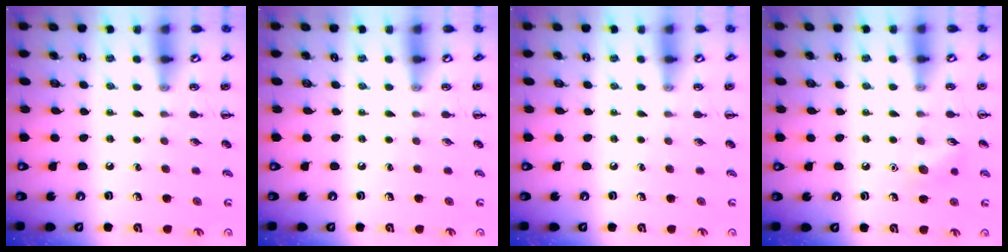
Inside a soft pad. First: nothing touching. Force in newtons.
{"total": 0.0}
{"total": 0.0}
{"total": 7.6, "press": 7.4, "slide": 1.9}